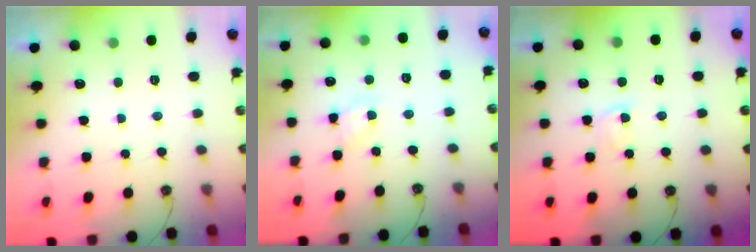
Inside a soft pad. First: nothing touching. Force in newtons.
{"total": 6.7, "press": 6.6, "slide": 0.8}
{"total": 1.5, "press": 1.4, "slide": 0.3}